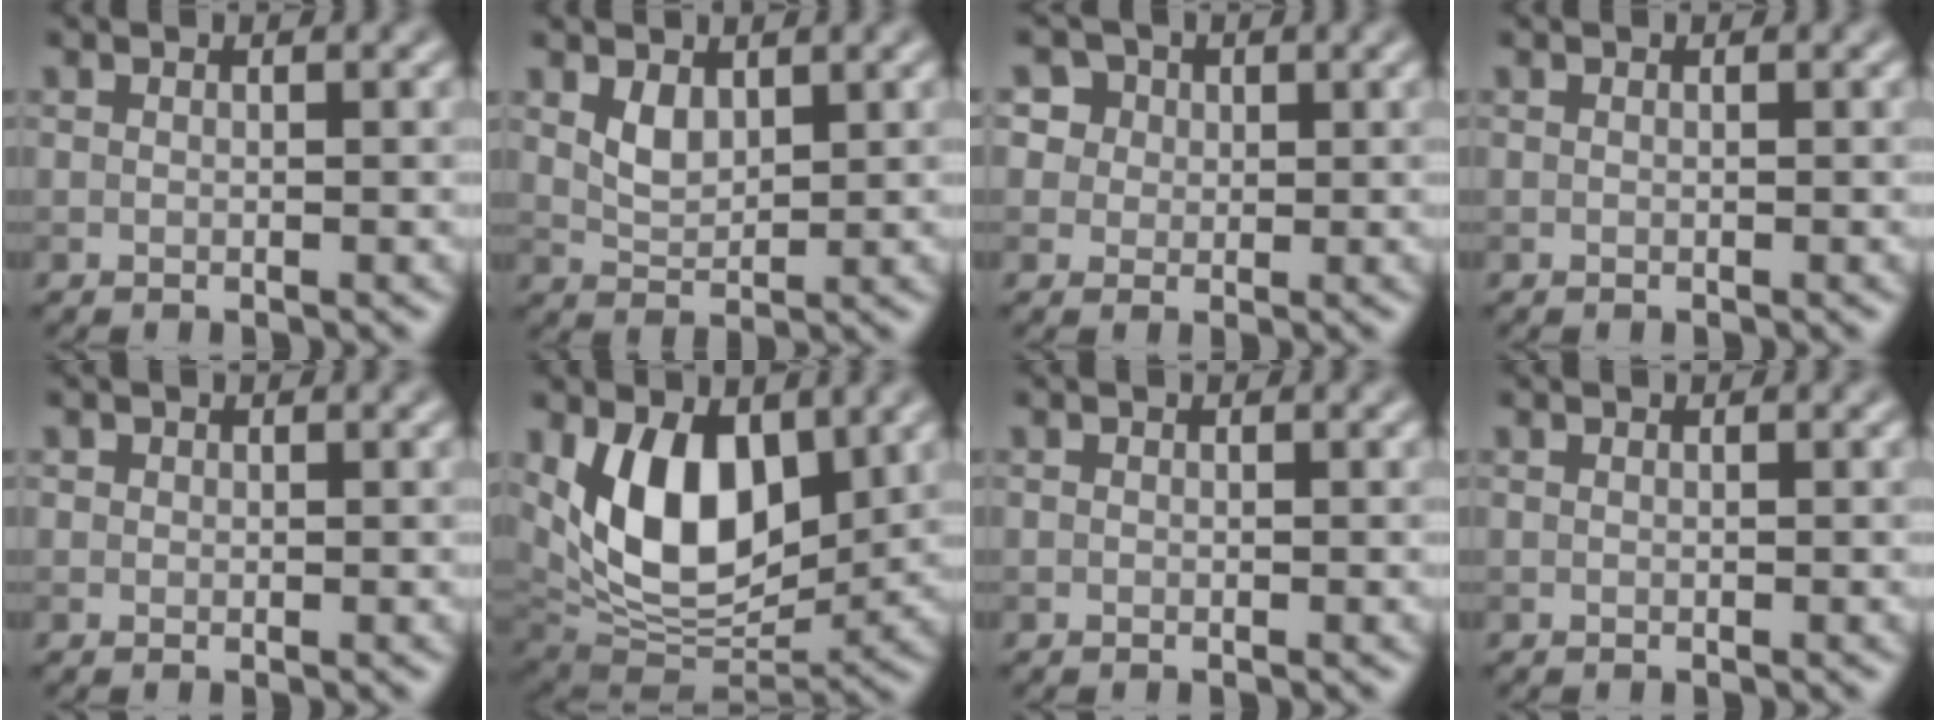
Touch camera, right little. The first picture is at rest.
{"total": 2.1, "force": [1.1, 1.2, 1.3], "torque": [-0.031, -0.005, 0.028]}
{"total": 5.4, "force": [2.7, 4.3, 1.9], "torque": [-0.029, 0.014, 0.032]}
{"total": 0.0}
{"total": 0.5, "force": [0.2, 0.5, 0.0], "torque": [0.004, -0.003, 0.001]}
{"total": 9.6, "force": [2.5, 5.7, 7.3], "torque": [-0.132, -0.022, 0.044]}
{"total": 0.0}
{"total": 0.0}